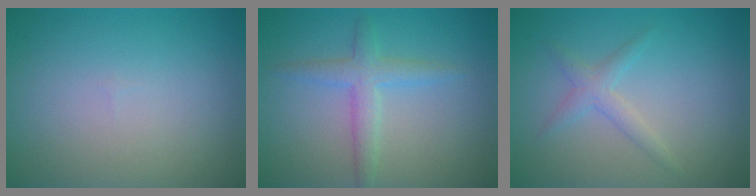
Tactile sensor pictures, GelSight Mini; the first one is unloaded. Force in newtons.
{"total": 2.8, "press": 2.8, "slide": 0.1}
{"total": 1.7, "press": 1.7, "slide": 0.0}